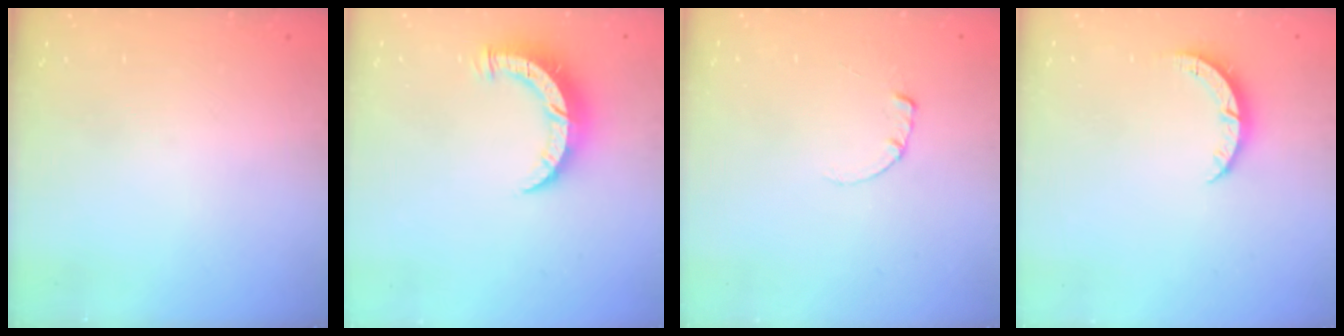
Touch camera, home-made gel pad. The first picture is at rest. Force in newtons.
{"total": 8.2, "press": 8.2, "slide": 1.0}
{"total": 0.6, "press": 0.5, "slide": 0.2}
{"total": 3.5, "press": 3.5, "slide": 0.3}